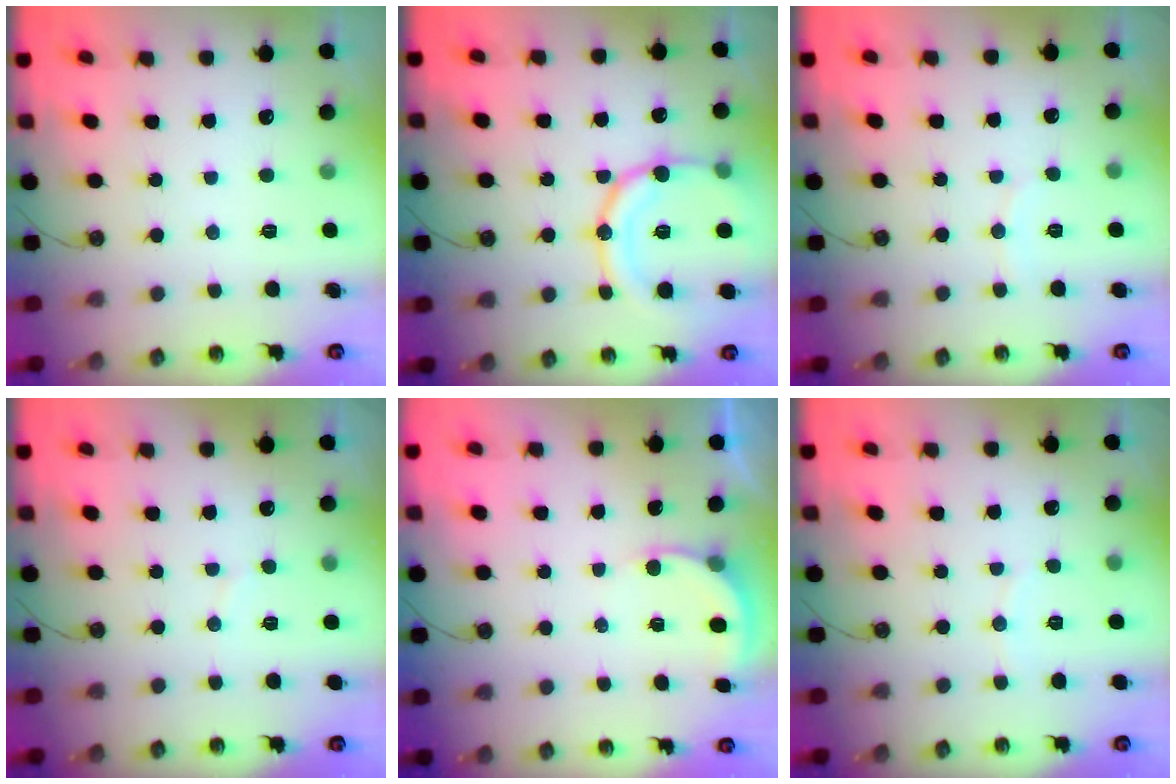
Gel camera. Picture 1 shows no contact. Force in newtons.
{"total": 17.4, "press": 17.2, "slide": 3.1}
{"total": 3.8, "press": 3.8, "slide": 0.4}
{"total": 2.6, "press": 2.6, "slide": 0.3}
{"total": 4.0, "press": 4.0, "slide": 0.3}
{"total": 3.0, "press": 3.0, "slide": 0.2}